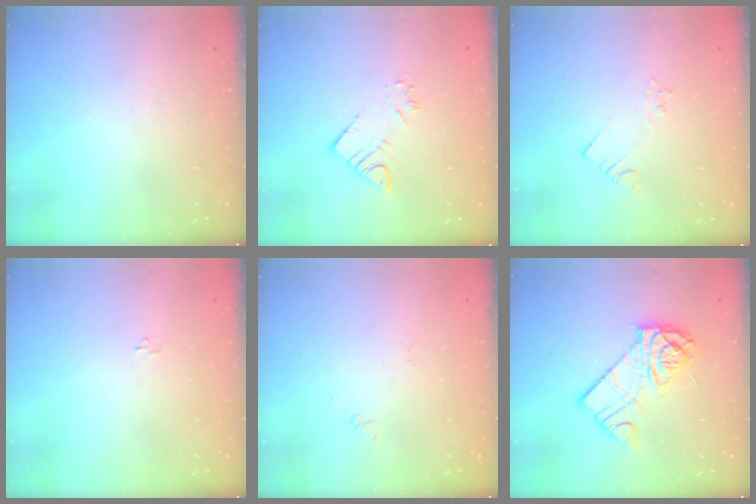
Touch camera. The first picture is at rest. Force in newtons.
{"total": 5.6, "press": 5.6, "slide": 0.4}
{"total": 1.9, "press": 1.9, "slide": 0.3}
{"total": 1.8, "press": 1.8, "slide": 0.2}
{"total": 1.7, "press": 1.7, "slide": 0.2}
{"total": 12.4, "press": 12.4, "slide": 0.8}